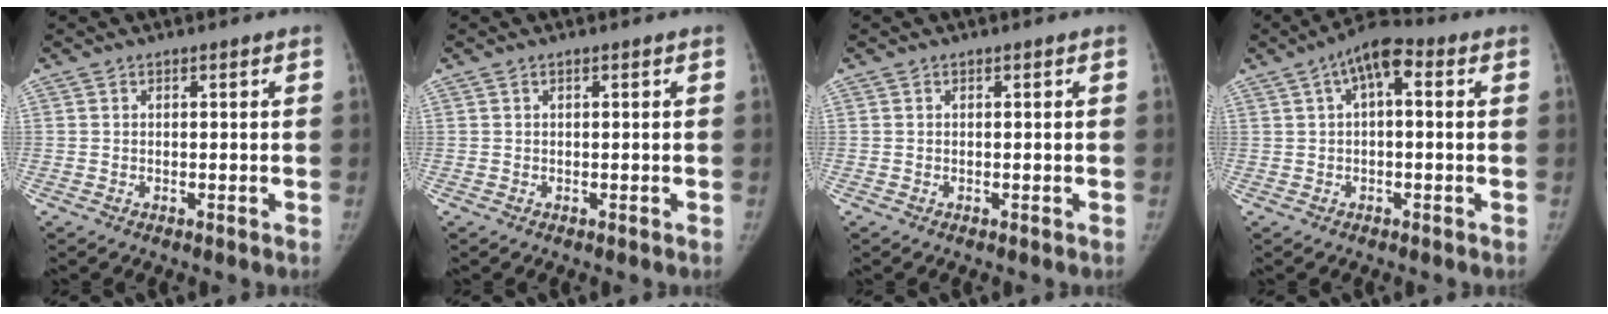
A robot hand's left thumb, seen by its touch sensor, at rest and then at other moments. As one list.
[{"total": 0.0}, {"total": 0.0}, {"total": 7.5, "force": [2.2, 3.3, 6.4], "torque": [-0.100, 0.026, 0.026]}]